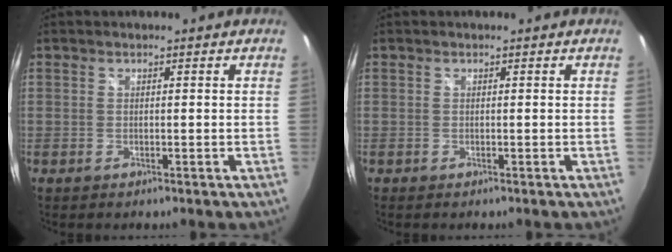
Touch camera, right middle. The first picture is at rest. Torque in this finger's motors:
{"motor_torque": [-0.06, 0.06, 0.00, 0.00]}